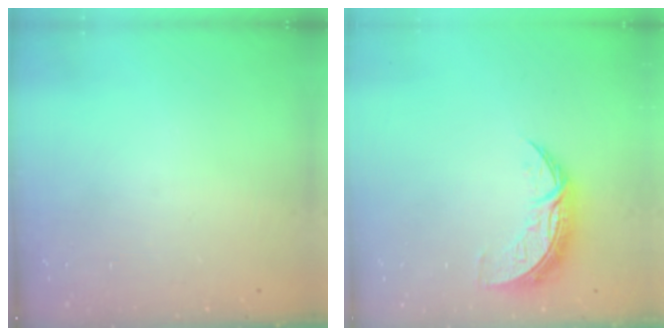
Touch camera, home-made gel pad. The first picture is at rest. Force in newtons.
{"total": 8.7, "press": 8.7, "slide": 0.4}